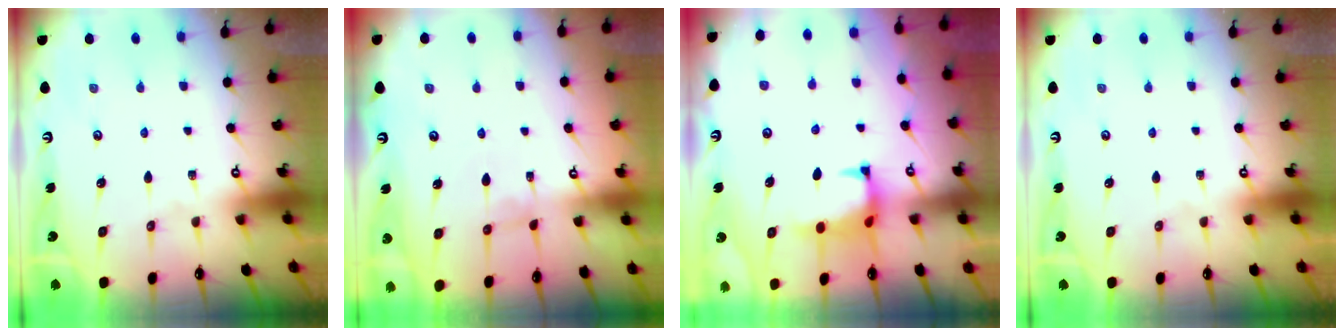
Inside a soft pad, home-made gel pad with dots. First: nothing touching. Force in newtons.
{"total": 0.6, "press": 0.6, "slide": 0.3}
{"total": 1.5, "press": 1.3, "slide": 0.6}
{"total": 0.0}